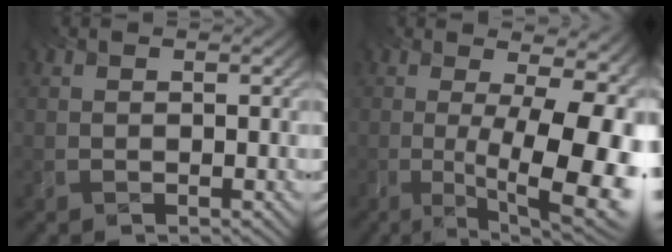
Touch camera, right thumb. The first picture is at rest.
{"total": 16.8, "force": [0.3, 5.5, 15.9], "torque": [-0.176, 0.026, 0.016]}